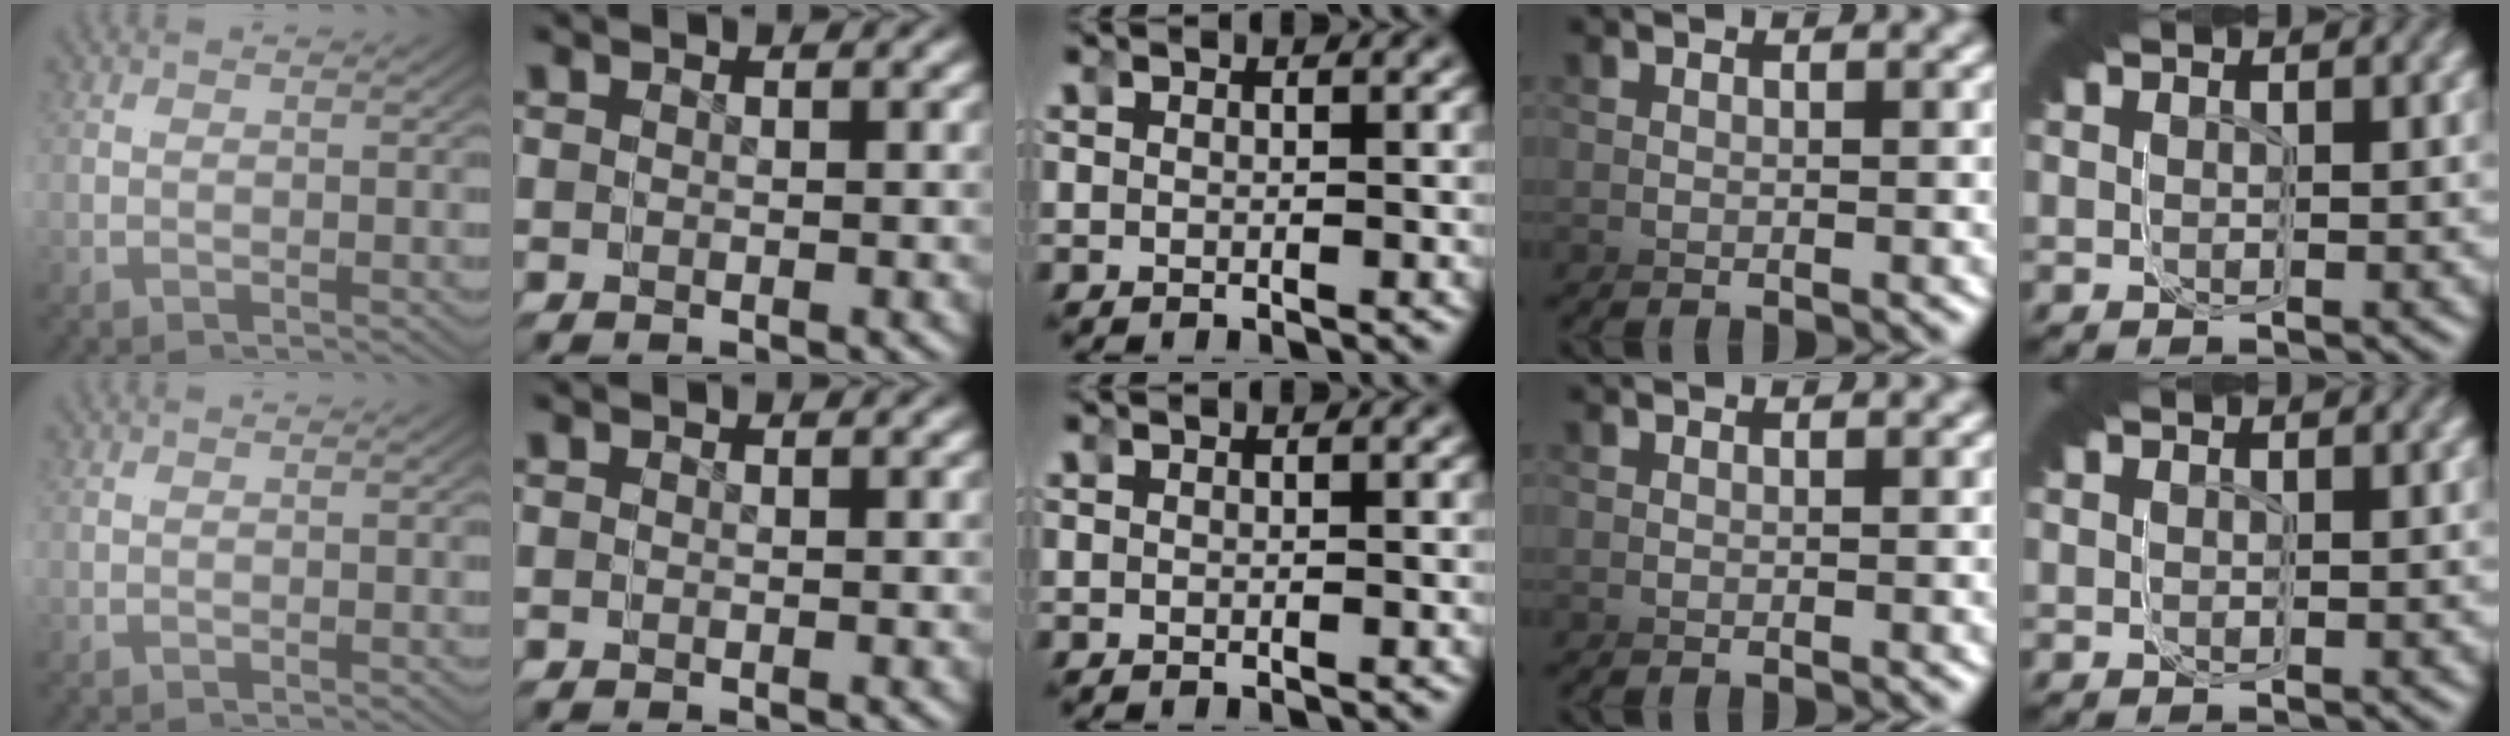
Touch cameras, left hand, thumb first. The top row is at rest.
{}